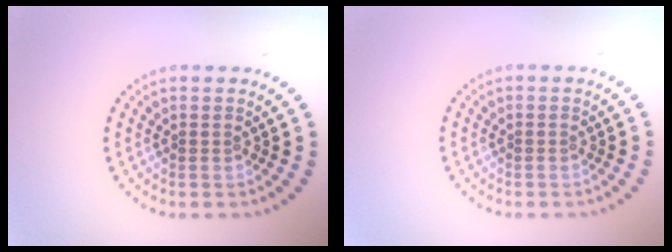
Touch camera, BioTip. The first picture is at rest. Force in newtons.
{"total": 0.0}